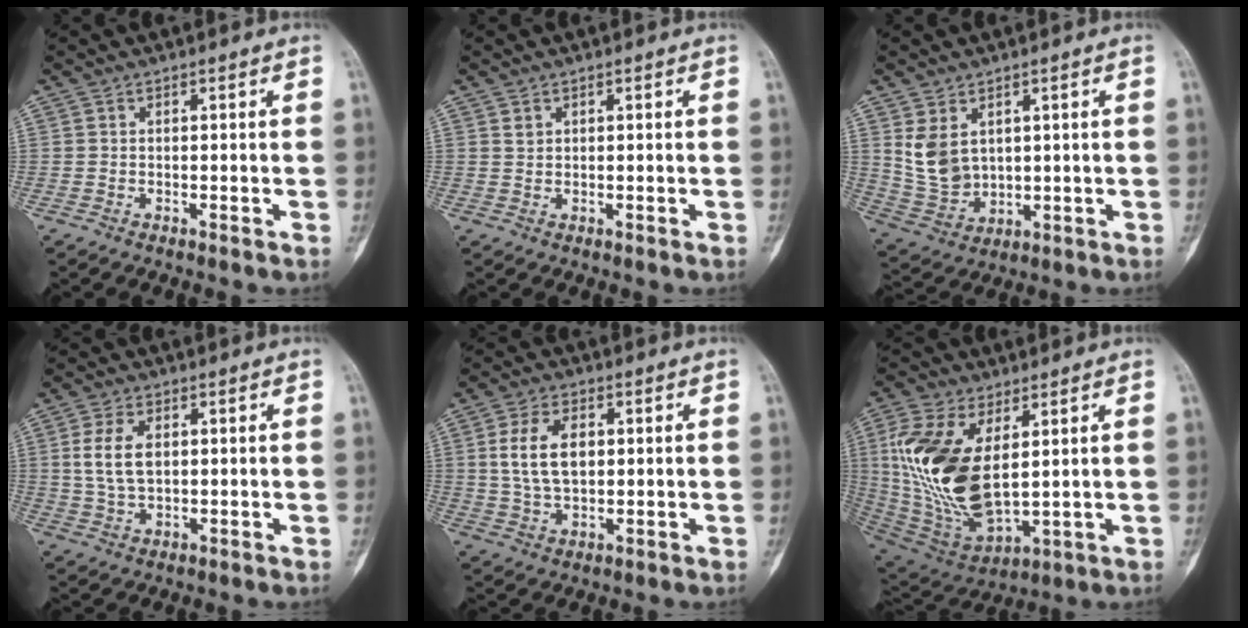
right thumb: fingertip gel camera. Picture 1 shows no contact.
{"total": 1.1, "force": [0.6, 0.8, 0.4], "torque": [0.002, -0.003, 0.012]}
{"total": 8.1, "force": [2.7, 5.8, 5.0], "torque": [-0.085, -0.015, 0.076]}
{"total": 7.1, "force": [1.3, 4.2, 5.6], "torque": [-0.108, -0.002, 0.028]}
{"total": 9.3, "force": [1.6, 5.6, 7.3], "torque": [-0.131, 0.001, 0.036]}
{"total": 20.7, "force": [3.8, 10.8, 17.2], "torque": [-0.348, -0.023, 0.087]}